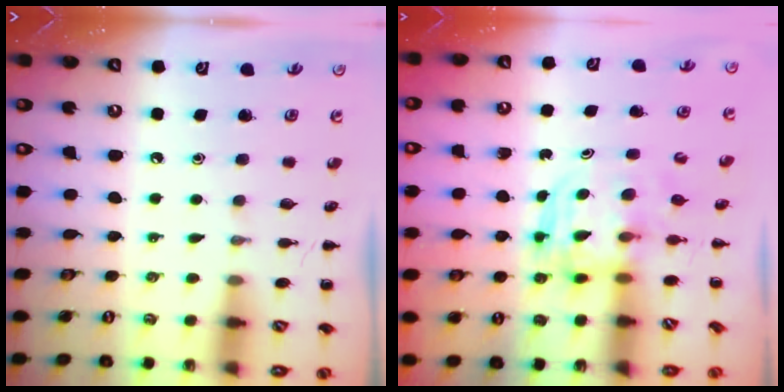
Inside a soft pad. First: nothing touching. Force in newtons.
{"total": 3.6, "press": 3.6, "slide": 0.2}